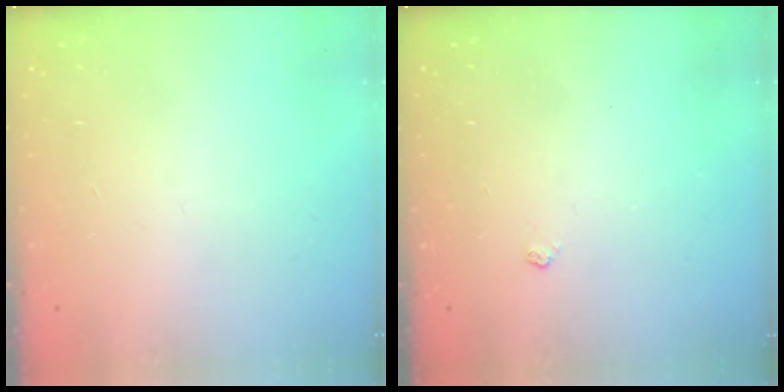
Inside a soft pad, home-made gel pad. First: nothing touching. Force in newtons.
{"total": 3.3, "press": 3.2, "slide": 0.5}